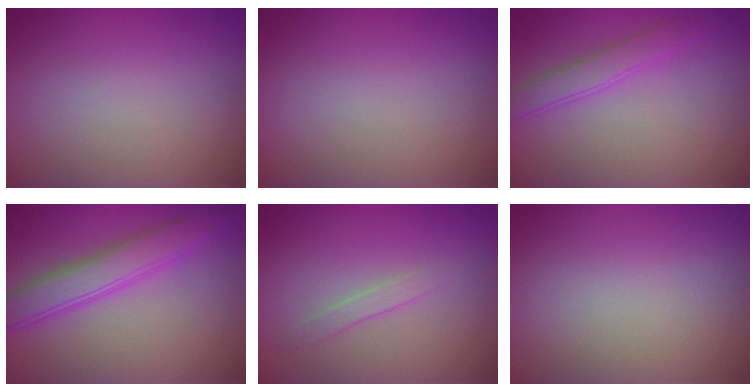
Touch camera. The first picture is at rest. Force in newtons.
{"total": 0.0}
{"total": 2.3, "press": 2.3, "slide": 0.1}
{"total": 4.4, "press": 4.4, "slide": 0.1}
{"total": 1.1, "press": 1.1, "slide": 0.1}
{"total": 0.0}